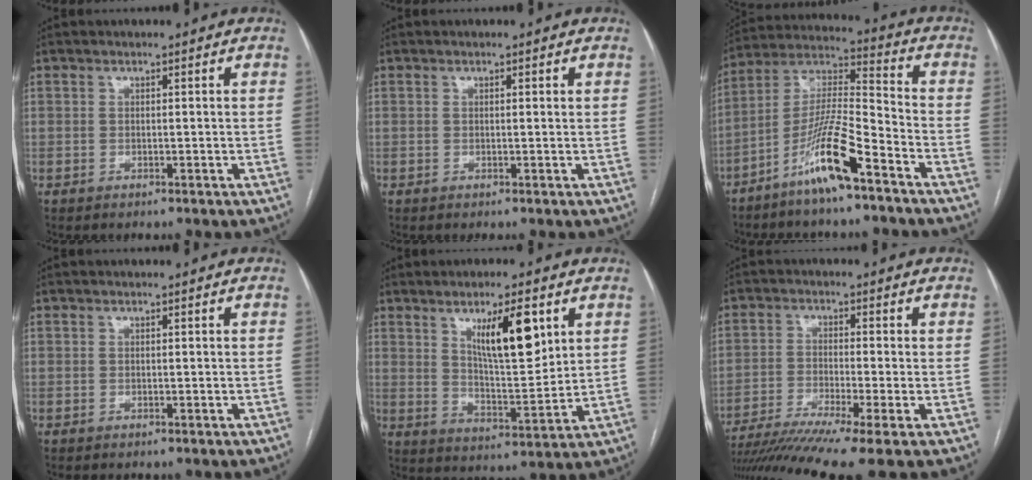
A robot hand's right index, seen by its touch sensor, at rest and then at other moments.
{"total": 0.5, "force": [0.3, 0.1, 0.4], "torque": [-0.008, 0.000, 0.006]}
{"total": 12.7, "force": [-7.6, 0.9, 10.1], "torque": [-0.202, -0.007, -0.149]}
{"total": 0.0}
{"total": 10.7, "force": [5.0, 2.3, 9.2], "torque": [-0.156, -0.006, 0.092]}
{"total": 11.9, "force": [-8.9, -1.3, 7.8], "torque": [-0.134, -0.026, -0.144]}